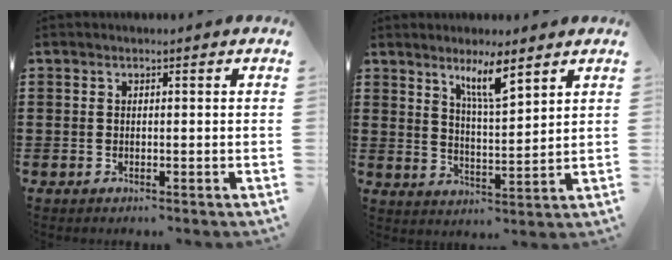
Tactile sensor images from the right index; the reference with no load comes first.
{"total": 6.2, "force": [4.4, 0.8, 4.3], "torque": [-0.080, -0.010, 0.073]}